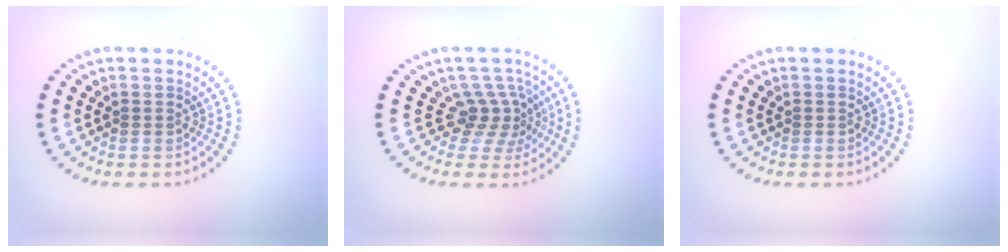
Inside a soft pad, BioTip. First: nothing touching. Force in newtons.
{"total": 2.9, "press": 2.0, "slide": 2.1}
{"total": 0.0}